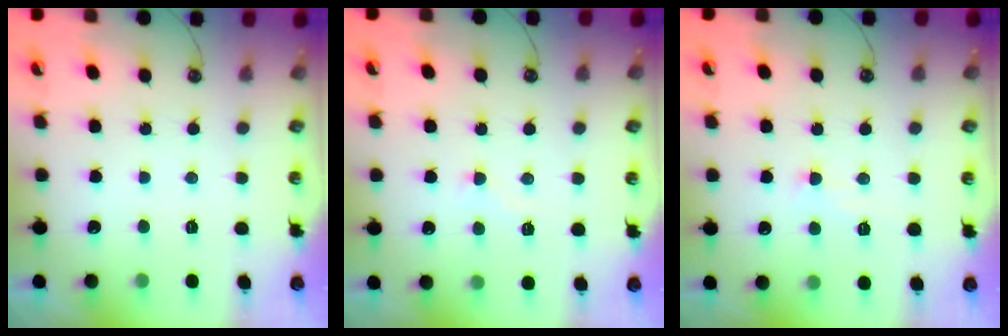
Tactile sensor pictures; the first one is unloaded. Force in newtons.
{"total": 4.4, "press": 4.4, "slide": 0.3}
{"total": 1.9, "press": 1.8, "slide": 0.5}